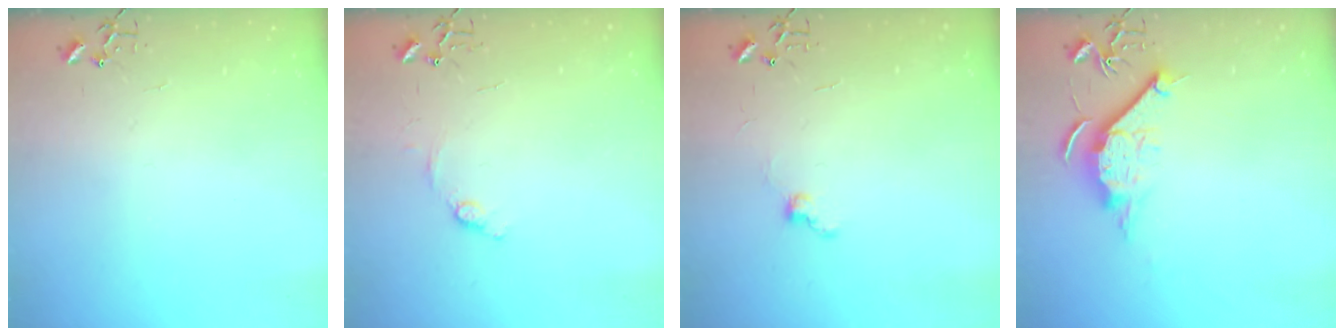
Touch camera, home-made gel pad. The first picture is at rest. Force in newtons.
{"total": 7.3, "press": 7.3, "slide": 0.7}
{"total": 6.6, "press": 6.6, "slide": 0.7}
{"total": 10.7, "press": 10.7, "slide": 1.1}